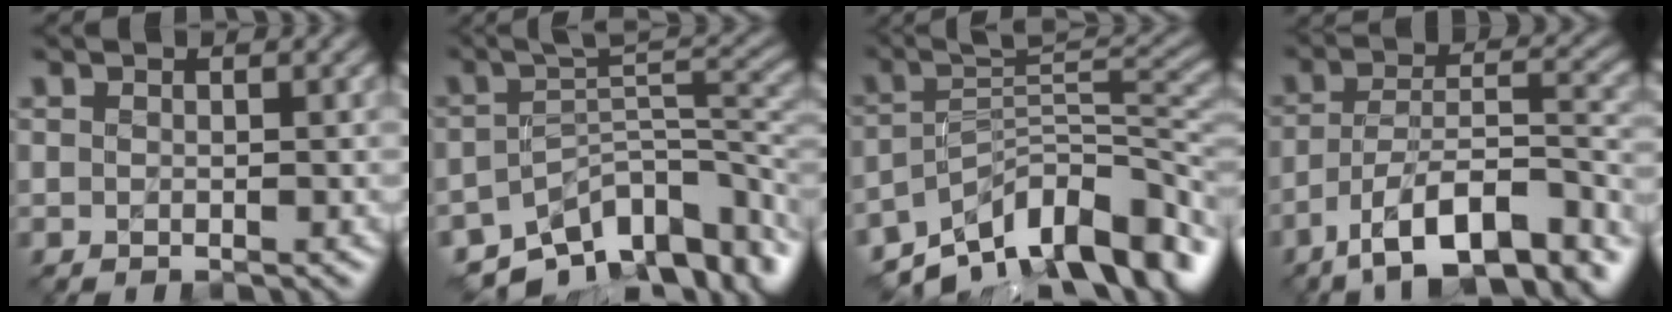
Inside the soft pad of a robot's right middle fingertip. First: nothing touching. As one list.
[{"total": 10.9, "force": [-6.6, 4.7, 7.3], "torque": [-0.108, -0.009, -0.100]}, {"total": 11.3, "force": [-7.8, 3.7, 7.4], "torque": [-0.099, 0.009, -0.143]}, {"total": 12.2, "force": [-8.6, 4.0, 7.7], "torque": [-0.118, 0.013, -0.144]}]